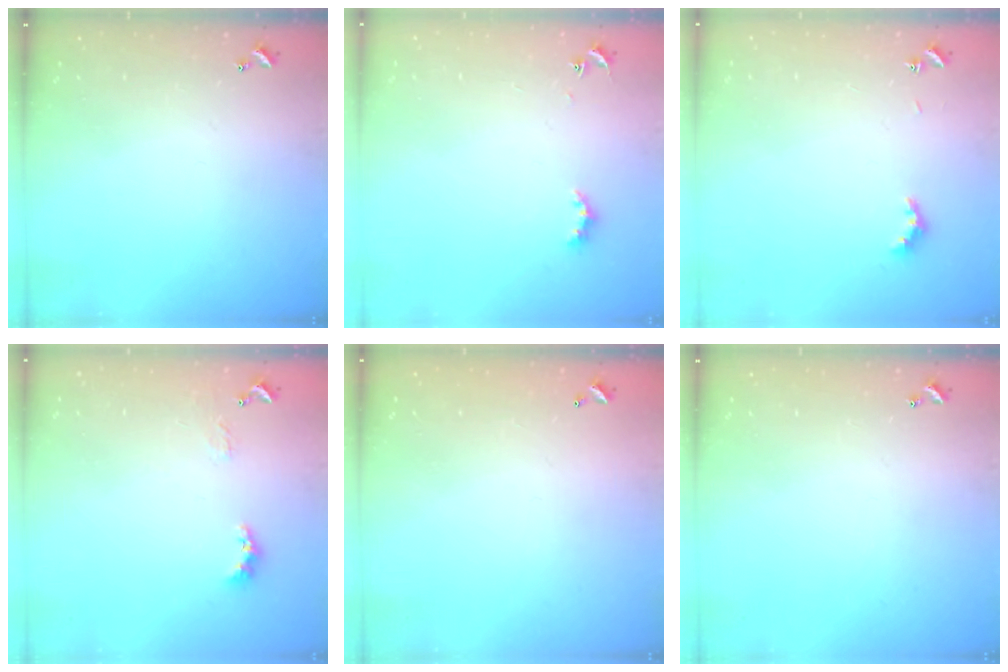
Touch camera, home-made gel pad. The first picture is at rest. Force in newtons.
{"total": 3.1, "press": 3.0, "slide": 0.6}
{"total": 3.6, "press": 3.5, "slide": 0.5}
{"total": 2.1, "press": 2.0, "slide": 0.5}
{"total": 2.7, "press": 2.7, "slide": 0.1}
{"total": 0.0}